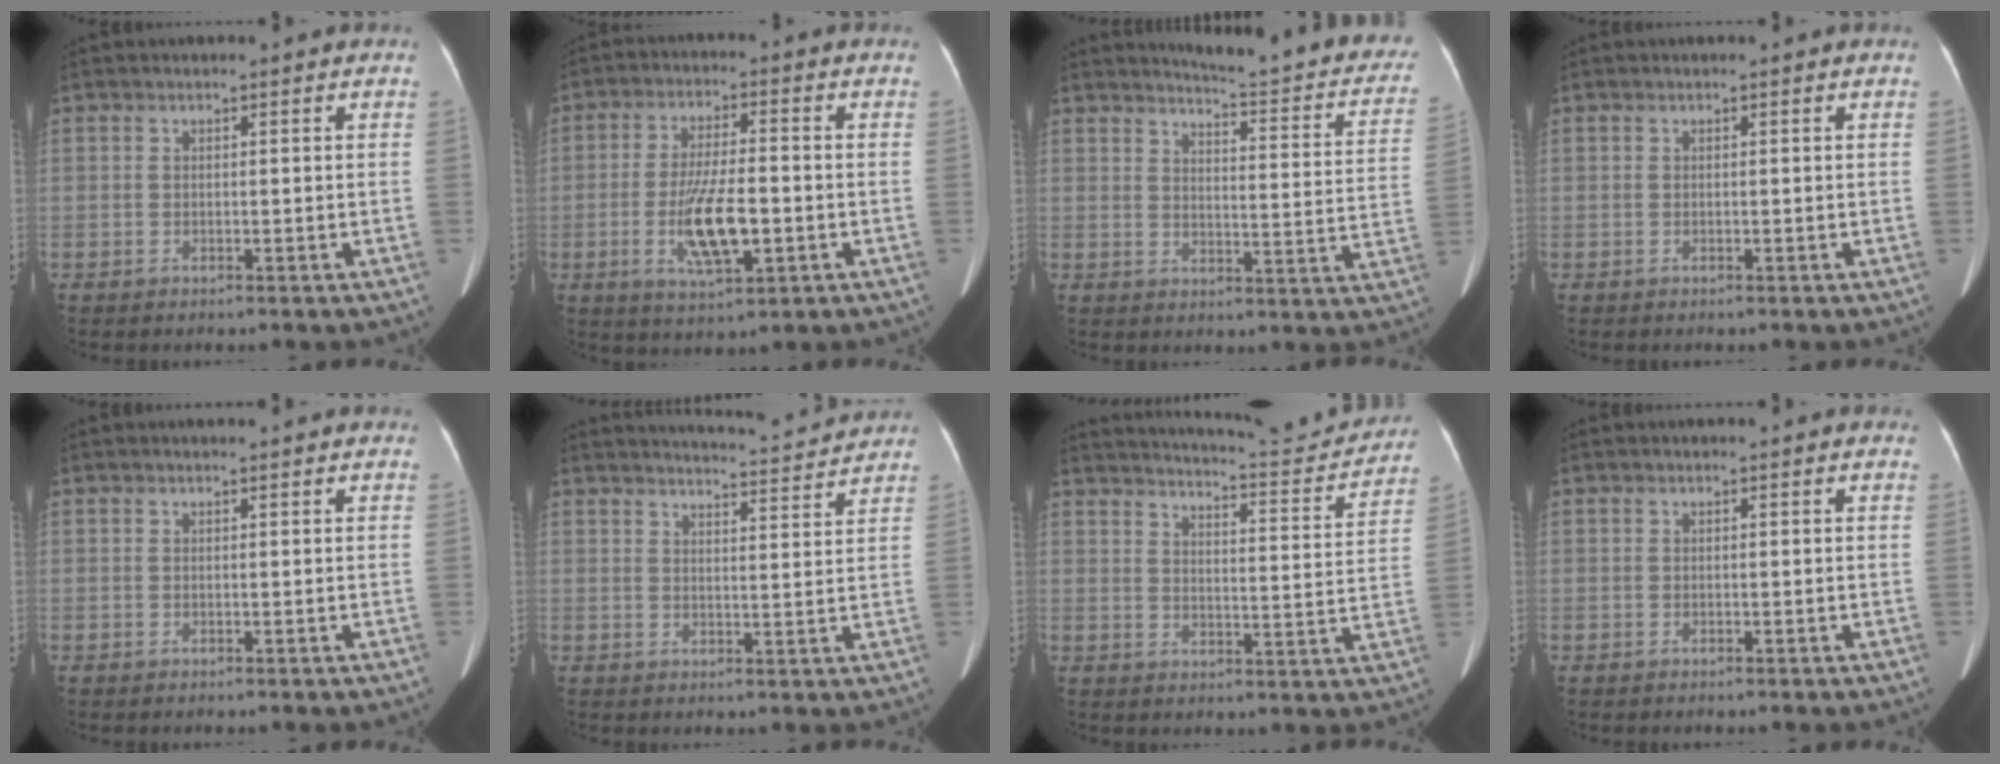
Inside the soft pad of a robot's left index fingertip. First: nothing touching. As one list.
[{"total": 9.2, "force": [-2.2, 2.3, 8.7], "torque": [-0.166, -0.006, -0.037]}, {"total": 19.0, "force": [17.3, 2.3, 7.6], "torque": [-0.083, -0.071, 0.186]}, {"total": 0.0}, {"total": 3.1, "force": [2.9, 0.2, 1.0], "torque": [-0.012, 0.016, 0.031]}, {"total": 10.7, "force": [10.5, -0.1, 2.0], "torque": [-0.033, 0.000, 0.131]}, {"total": 17.9, "force": [17.2, 1.1, 4.8], "torque": [-0.074, -0.042, 0.217]}, {"total": 2.9, "force": [2.7, 0.5, 0.9], "torque": [-0.010, 0.021, 0.020]}]